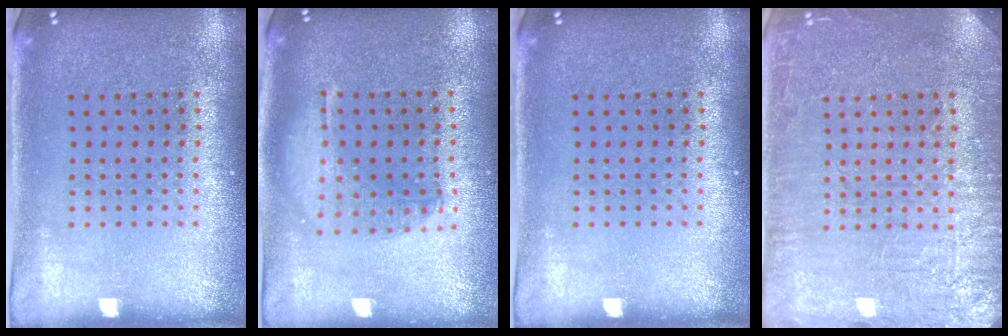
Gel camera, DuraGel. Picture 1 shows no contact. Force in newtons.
{"total": 1.4, "press": 1.3, "slide": 0.5}
{"total": 0.0}
{"total": 5.3, "press": 5.2, "slide": 0.8}